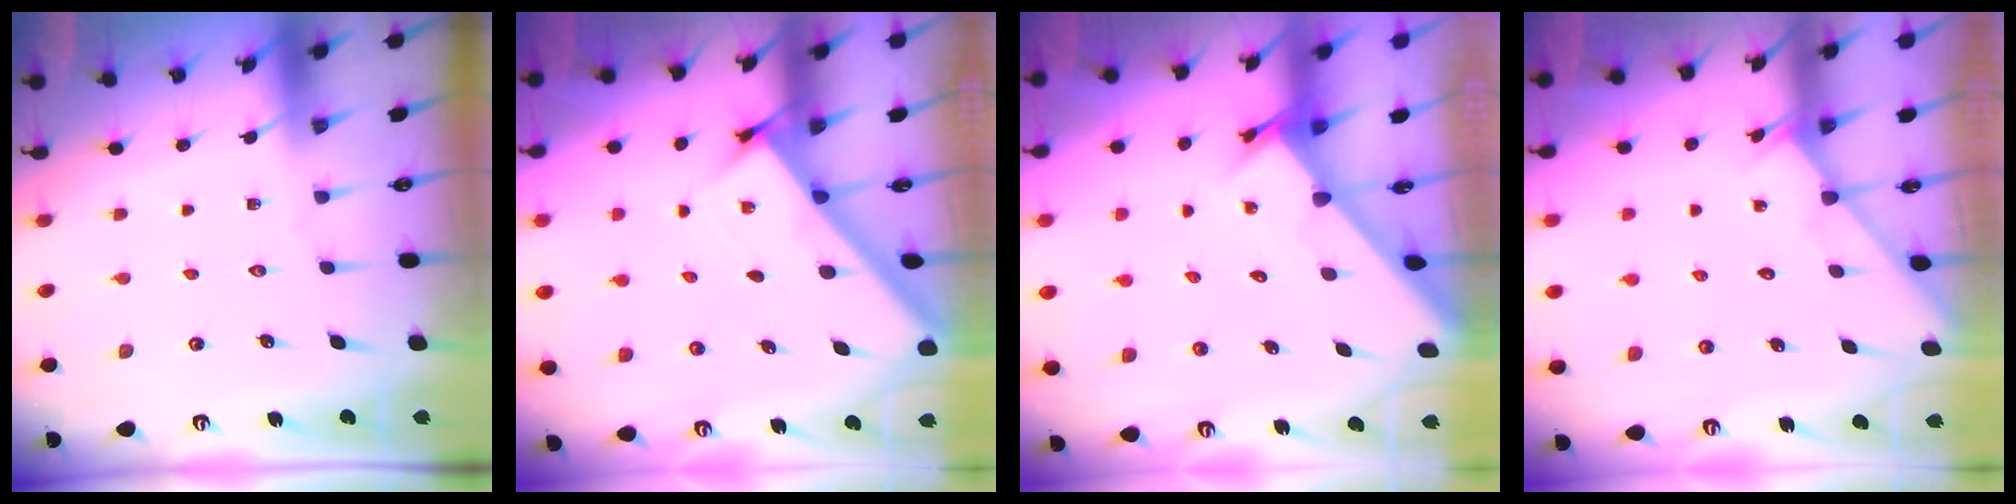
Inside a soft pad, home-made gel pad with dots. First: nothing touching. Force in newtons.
{"total": 2.6, "press": 2.6, "slide": 0.3}
{"total": 2.4, "press": 2.4, "slide": 0.1}
{"total": 2.6, "press": 2.5, "slide": 0.3}